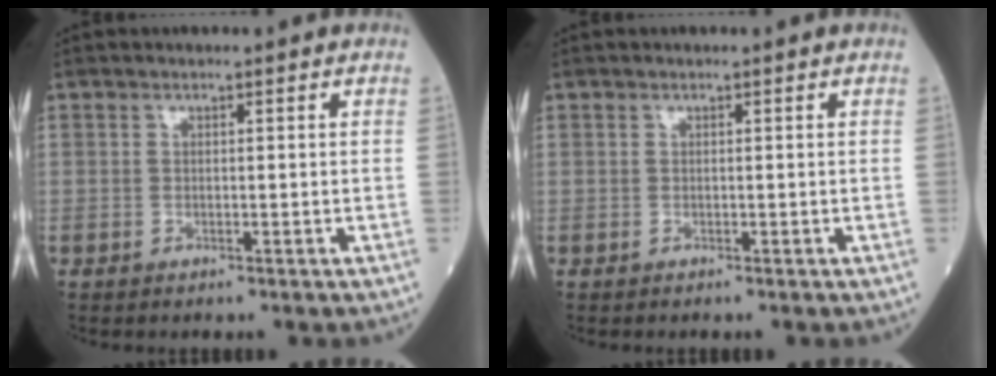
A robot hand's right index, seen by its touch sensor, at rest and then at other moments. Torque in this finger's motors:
{"motor_torque": [1.37, 0.74, -0.03, -0.16]}